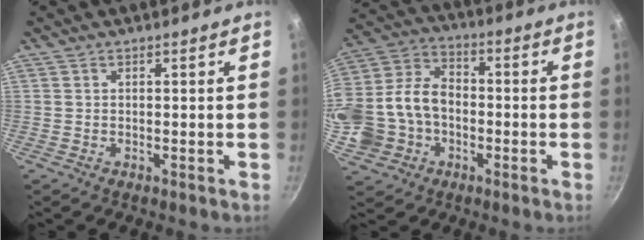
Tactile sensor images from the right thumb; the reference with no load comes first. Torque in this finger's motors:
{"motor_torque": [-0.19, 0.83, 0.72, 0.57, 0.20]}